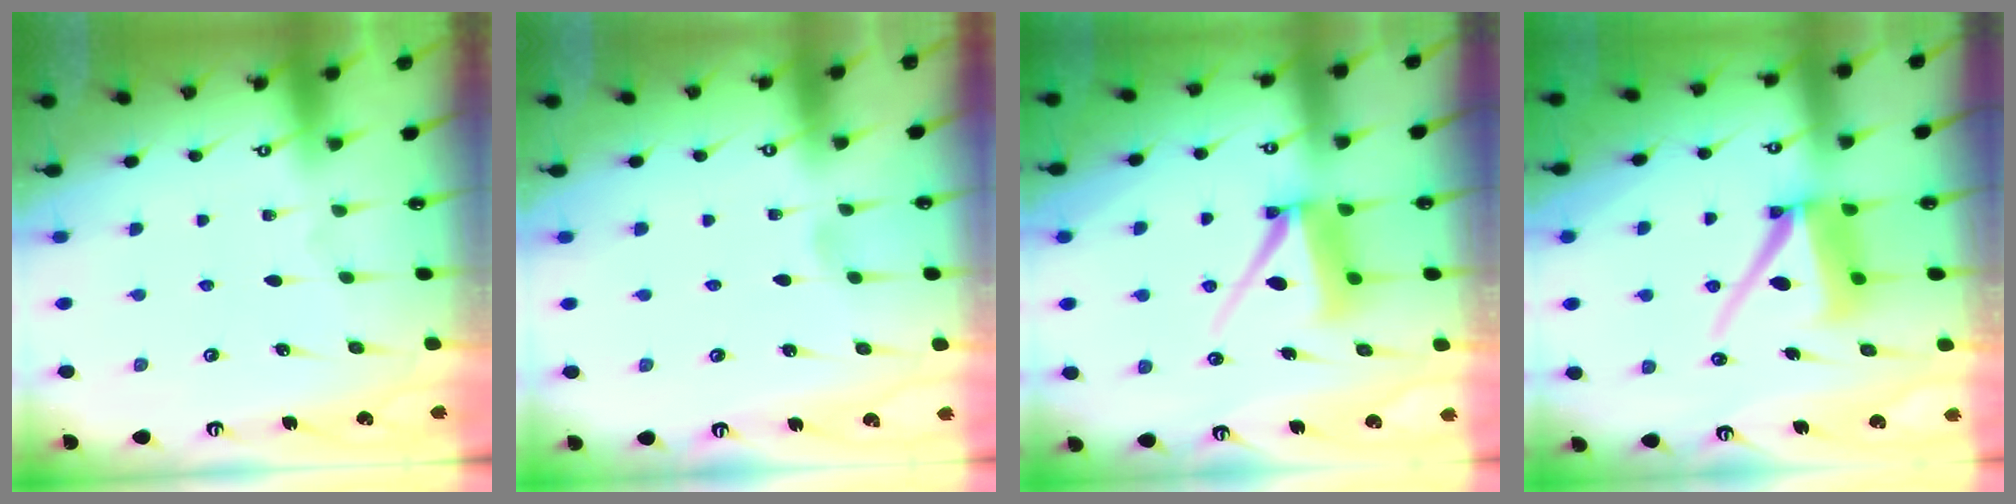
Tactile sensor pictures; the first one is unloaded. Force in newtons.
{"total": 1.9, "press": 1.9, "slide": 0.2}
{"total": 9.3, "press": 9.3, "slide": 1.0}
{"total": 11.3, "press": 11.3, "slide": 1.4}